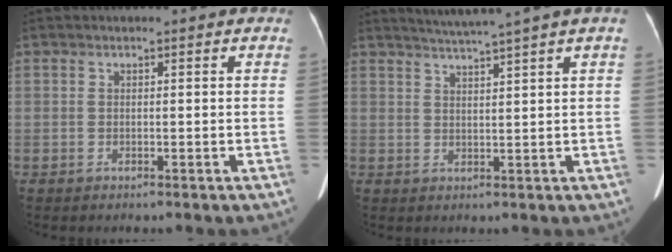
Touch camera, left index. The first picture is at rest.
{"total": 5.0, "force": [4.2, -1.5, 2.3], "torque": [-0.039, 0.007, 0.072]}